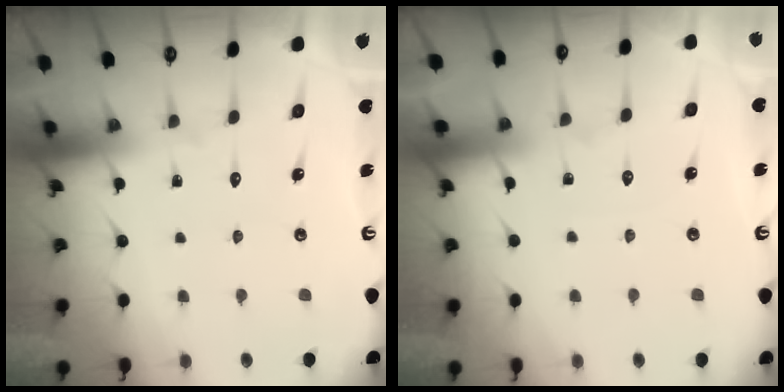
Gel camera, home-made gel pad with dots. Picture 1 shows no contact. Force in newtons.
{"total": 2.0, "press": 2.0, "slide": 0.3}